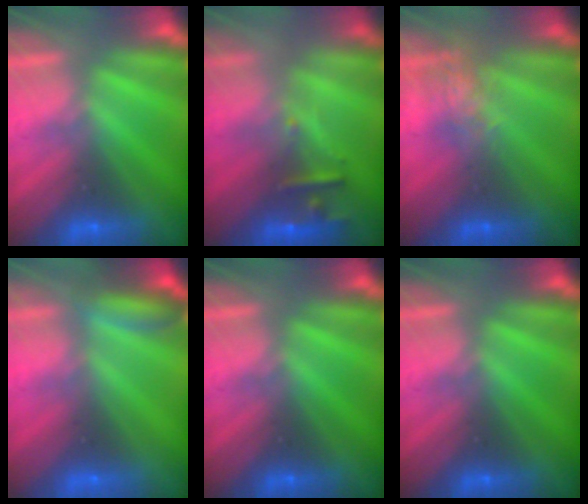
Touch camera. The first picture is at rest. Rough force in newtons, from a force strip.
{"total": 2.4}
{"total": 5.2}
{"total": 2.6}
{"total": 0.0}
{"total": 0.0}